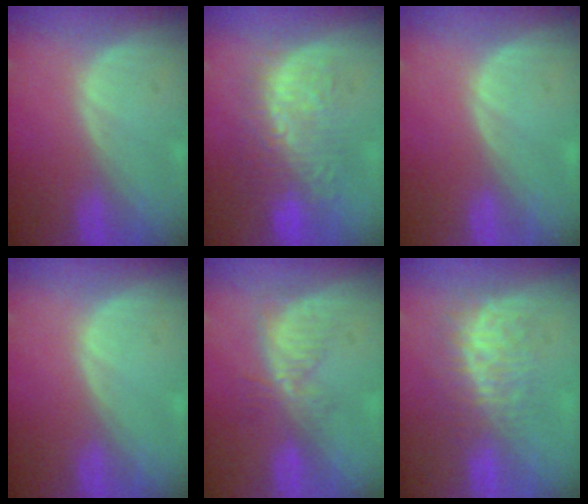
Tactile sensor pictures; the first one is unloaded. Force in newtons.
{"total": 9.6, "press": 9.1, "slide": 3.0}
{"total": 0.0}
{"total": 0.0}
{"total": 5.3, "press": 4.7, "slide": 2.5}
{"total": 8.6, "press": 7.4, "slide": 4.4}